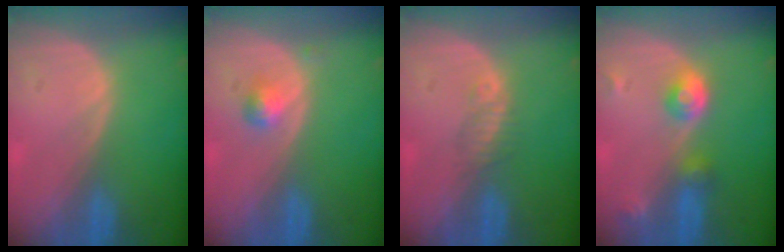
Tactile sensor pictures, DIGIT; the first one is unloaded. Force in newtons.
{"total": 2.0, "press": 2.0, "slide": 0.2}
{"total": 1.8, "press": 1.6, "slide": 0.8}
{"total": 4.3, "press": 4.3, "slide": 0.3}